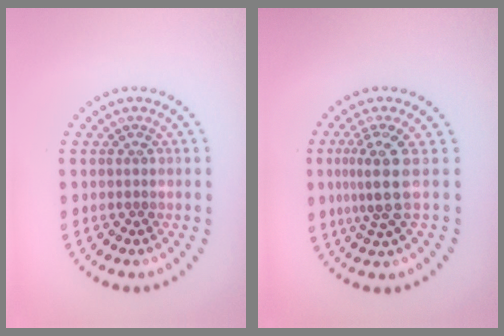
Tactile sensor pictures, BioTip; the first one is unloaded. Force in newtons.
{"total": 3.3, "press": 2.6, "slide": 2.1}